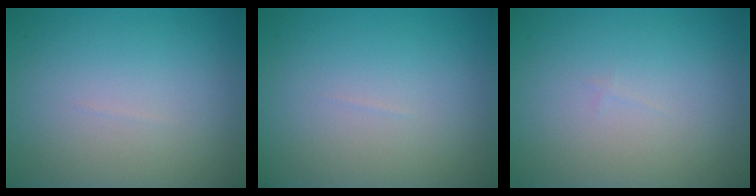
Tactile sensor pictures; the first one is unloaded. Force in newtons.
{"total": 0.0}
{"total": 0.0}